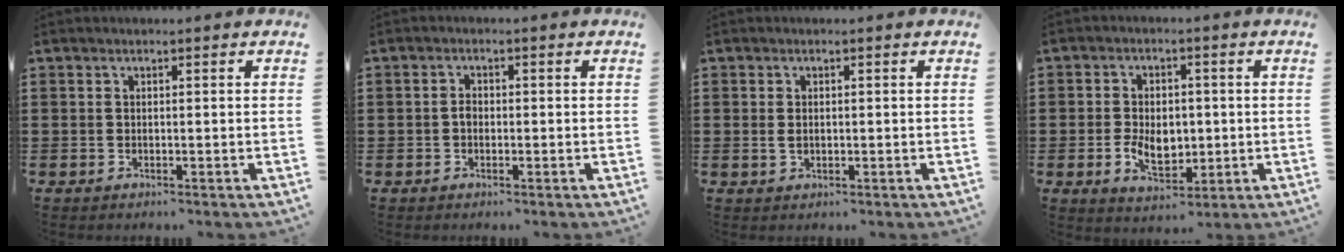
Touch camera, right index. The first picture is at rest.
{"total": 1.3, "force": [-0.3, 0.9, 0.9], "torque": [-0.019, 0.003, -0.007]}
{"total": 1.3, "force": [0.1, 0.8, 1.0], "torque": [-0.022, 0.007, 0.001]}
{"total": 5.8, "force": [-0.7, 4.1, 4.1], "torque": [-0.071, 0.002, -0.017]}